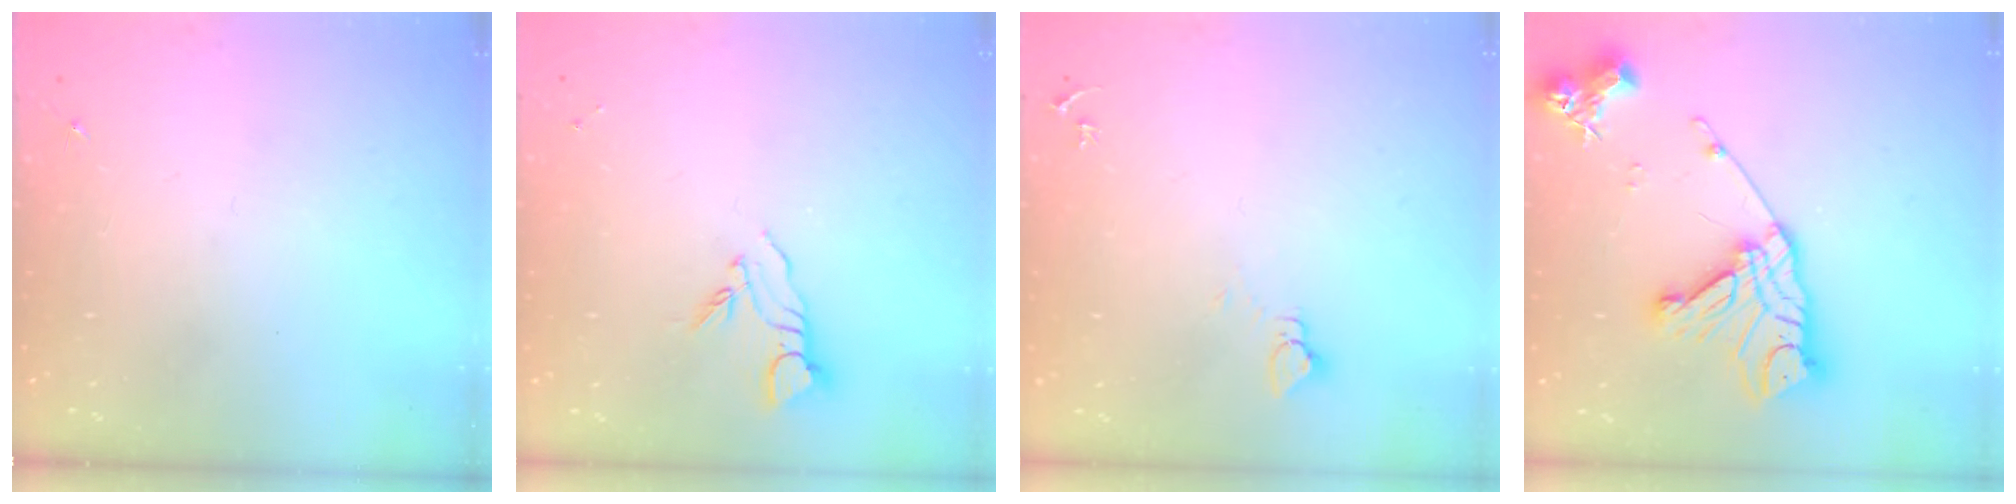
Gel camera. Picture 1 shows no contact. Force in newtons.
{"total": 4.9, "press": 4.9, "slide": 0.1}
{"total": 2.7, "press": 2.7, "slide": 0.2}
{"total": 17.7, "press": 17.6, "slide": 1.3}